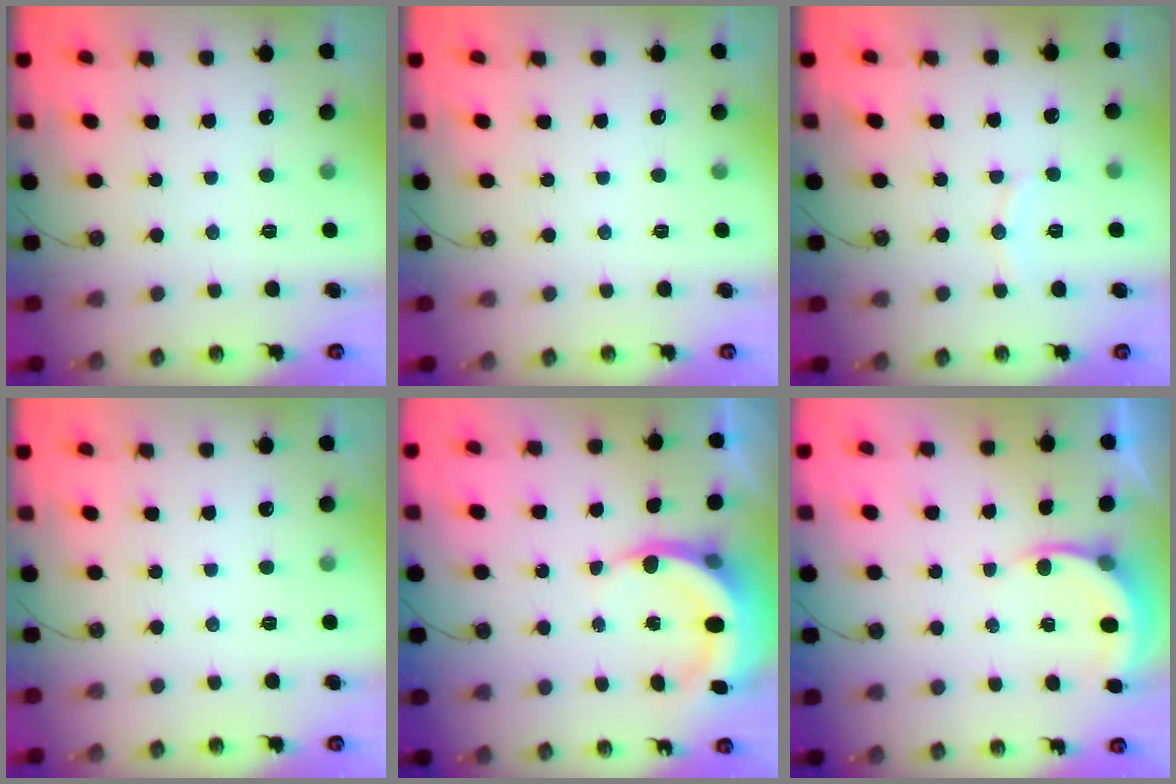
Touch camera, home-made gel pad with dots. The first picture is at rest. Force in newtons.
{"total": 0.0}
{"total": 5.5, "press": 5.4, "slide": 0.5}
{"total": 0.0}
{"total": 6.5, "press": 6.4, "slide": 0.9}
{"total": 5.0, "press": 5.0, "slide": 0.4}